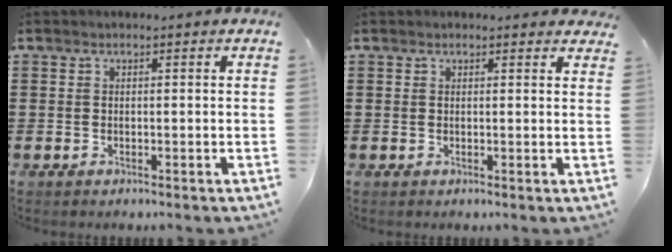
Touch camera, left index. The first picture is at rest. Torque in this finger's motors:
{"motor_torque": [1.25, -0.80, 0.45, 0.04]}